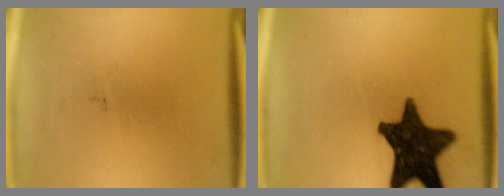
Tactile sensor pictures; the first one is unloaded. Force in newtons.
{"total": 15.6}